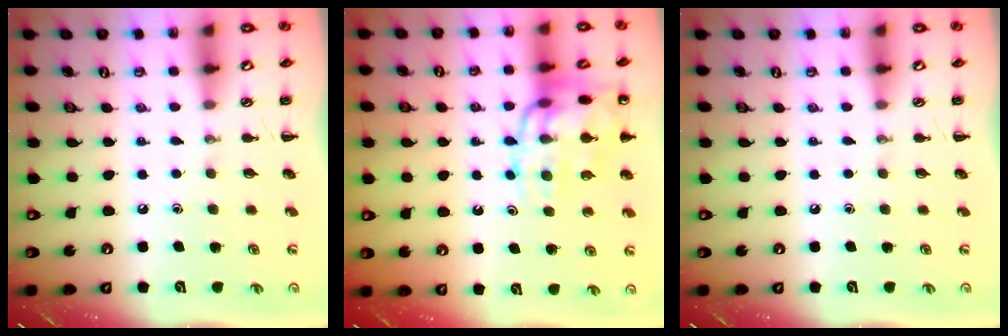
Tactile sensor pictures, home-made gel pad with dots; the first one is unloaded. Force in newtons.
{"total": 15.5, "press": 15.5, "slide": 1.0}
{"total": 0.0}